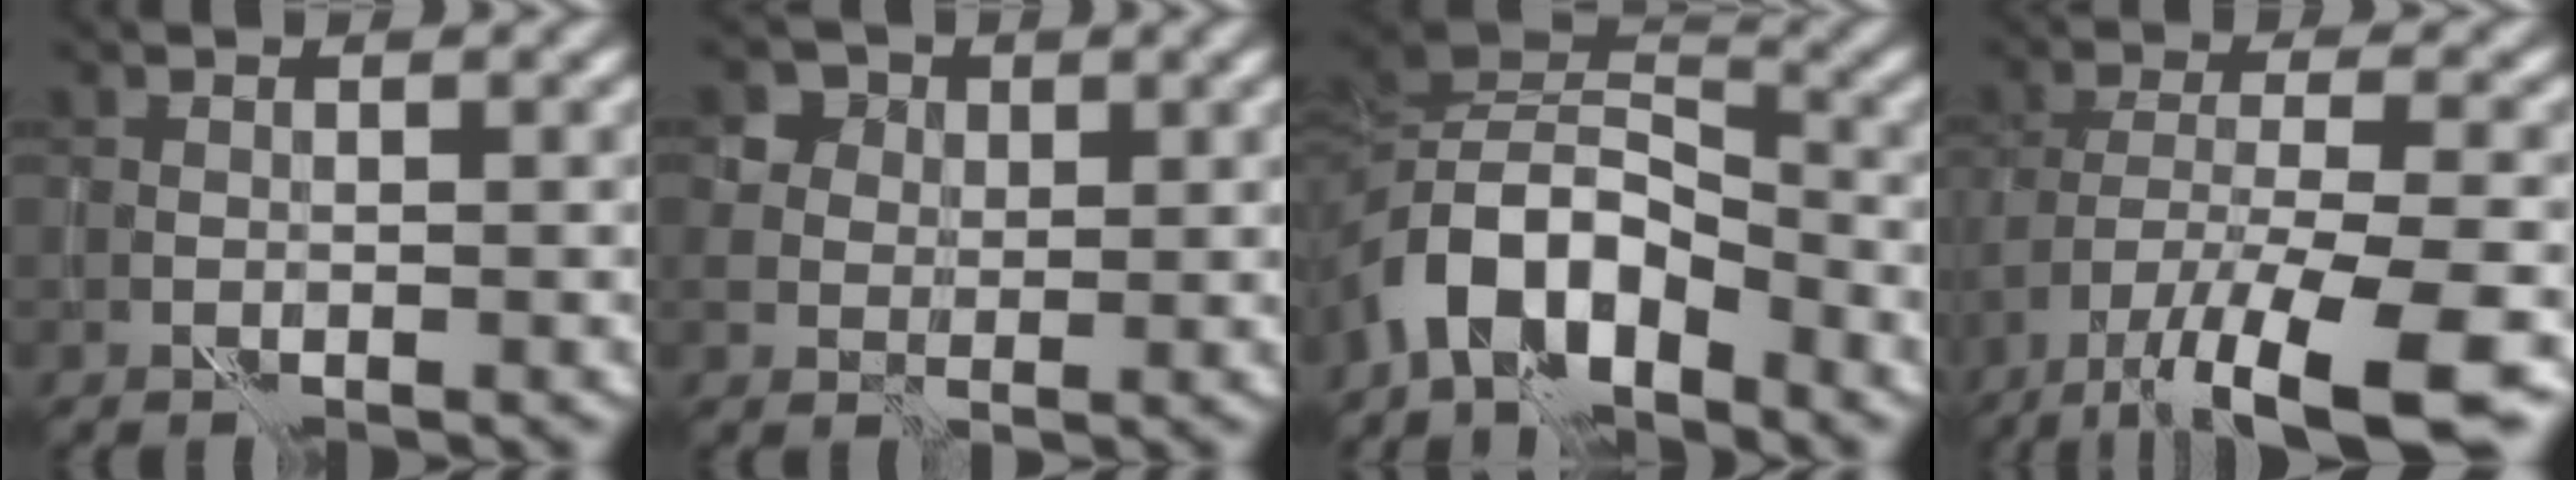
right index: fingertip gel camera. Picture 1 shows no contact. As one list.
[{"total": 4.7, "force": [1.9, 3.9, 1.7], "torque": [-0.032, 0.006, 0.023]}, {"total": 8.4, "force": [-4.6, 4.3, 5.6], "torque": [-0.095, 0.011, -0.098]}, {"total": 10.8, "force": [-7.8, 2.6, 7.1], "torque": [-0.132, -0.019, -0.122]}]